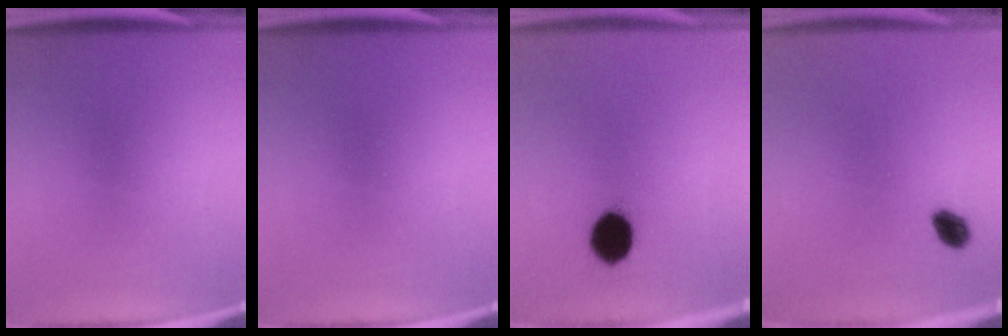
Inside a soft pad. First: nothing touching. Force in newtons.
{"total": 0.0}
{"total": 8.6}
{"total": 2.8}